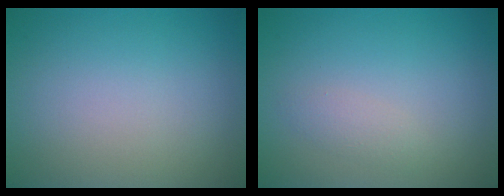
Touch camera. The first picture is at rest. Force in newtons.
{"total": 1.2, "press": 1.2, "slide": 0.0}